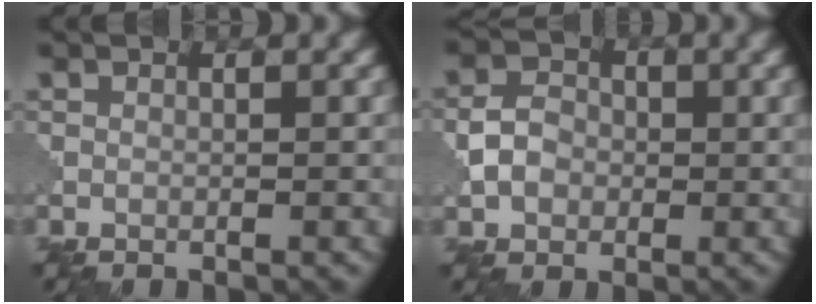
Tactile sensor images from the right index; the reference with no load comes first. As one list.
[{"total": 3.2, "force": [-0.4, 2.7, 1.7], "torque": [-0.033, 0.004, -0.012]}]